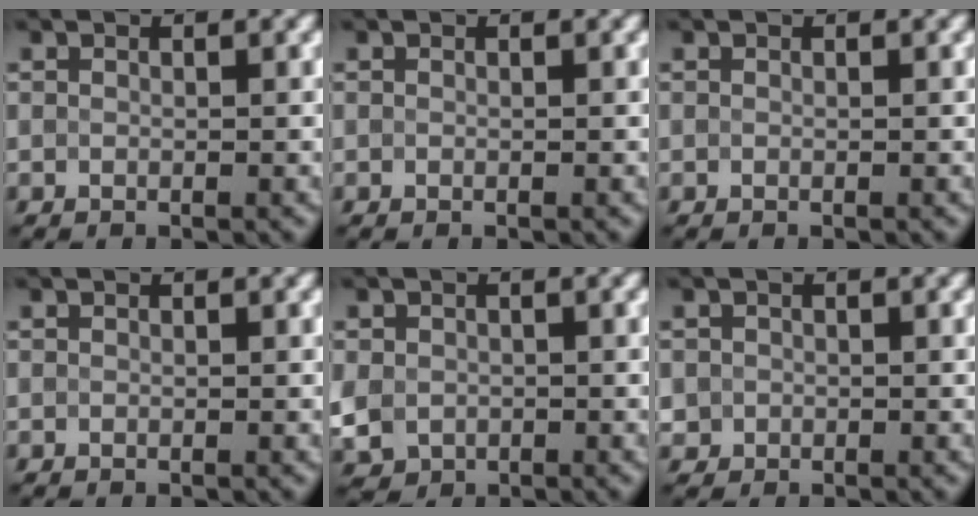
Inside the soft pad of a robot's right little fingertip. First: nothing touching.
{"total": 0.0}
{"total": 0.0}
{"total": 0.0}
{"total": 3.3, "force": [-0.4, 3.0, 1.5], "torque": [-0.034, -0.005, -0.006]}
{"total": 1.1, "force": [0.0, 1.1, 0.0], "torque": [0.011, 0.000, -0.002]}